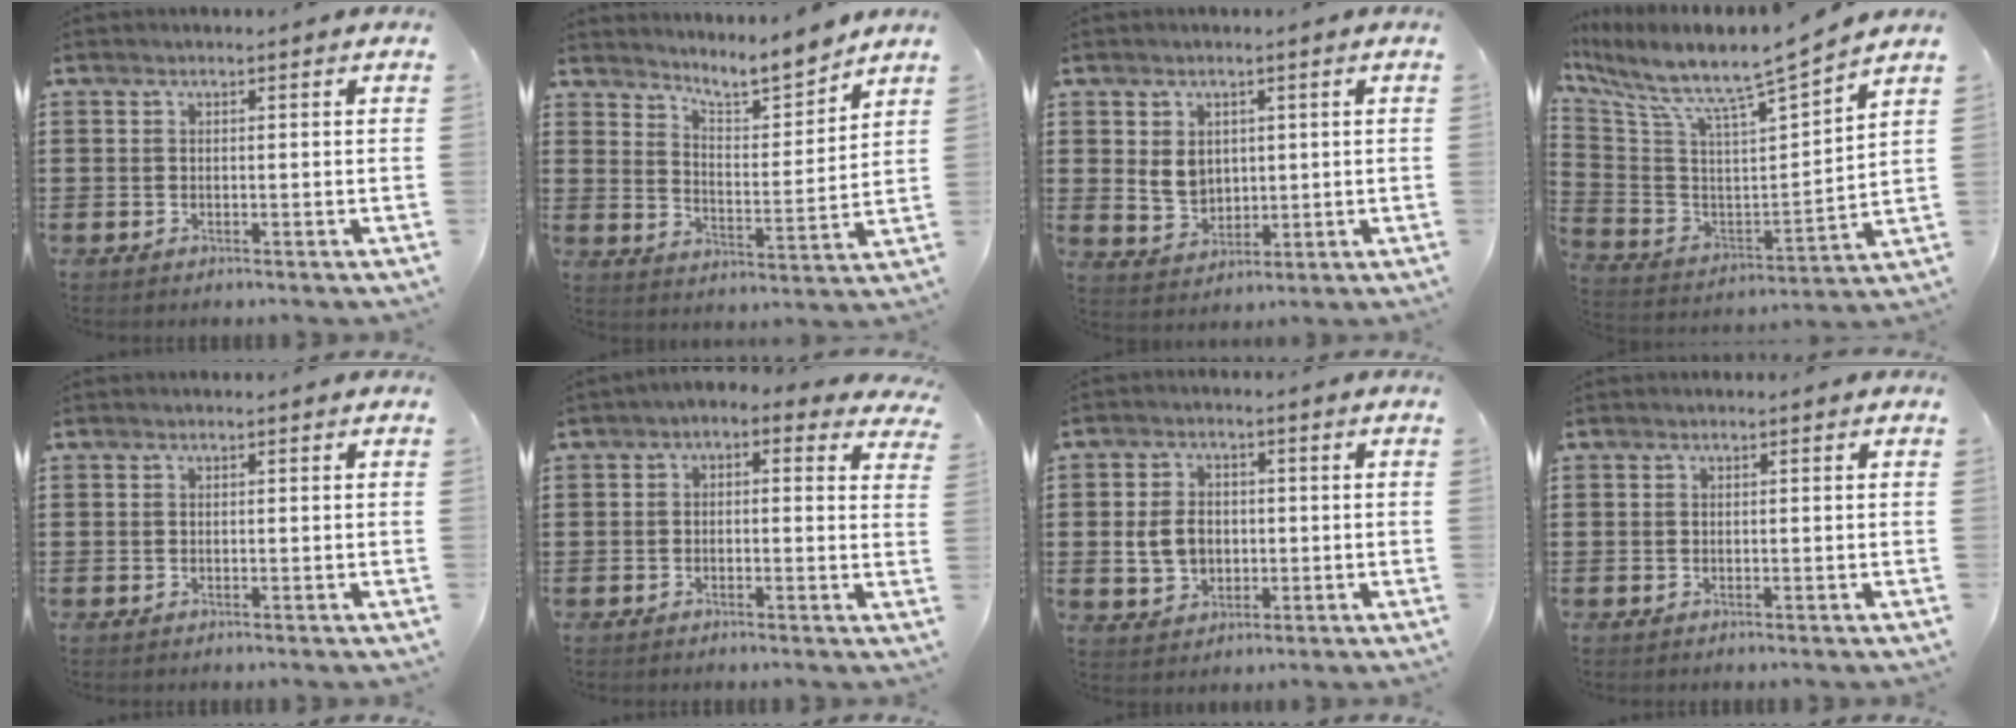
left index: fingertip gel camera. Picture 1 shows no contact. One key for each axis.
{"total": 6.4, "fx": 6.0, "fy": 0.8, "fz": 2.1, "tx": -0.051, "ty": -0.044, "tz": 0.101}
{"total": 4.3, "fx": 1.1, "fy": 3.6, "fz": 2.2, "tx": -0.046, "ty": 0.005, "tz": 0.018}
{"total": 7.9, "fx": 6.9, "fy": 0.4, "fz": 3.9, "tx": -0.112, "ty": -0.065, "tz": 0.106}
{"total": 0.0}
{"total": 1.4, "fx": -0.6, "fy": 0.7, "fz": 1.1, "tx": -0.025, "ty": 0.009, "tz": -0.016}
{"total": 5.3, "fx": -0.3, "fy": 4.2, "fz": 3.3, "tx": -0.078, "ty": 0.002, "tz": -0.012}
{"total": 0.0}